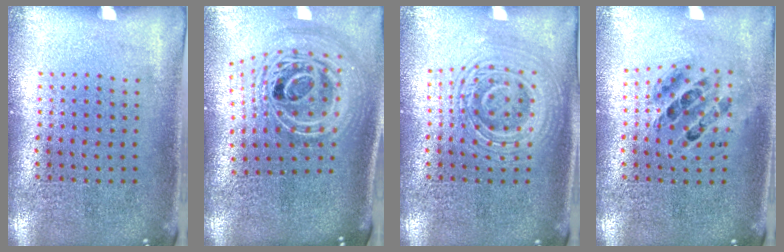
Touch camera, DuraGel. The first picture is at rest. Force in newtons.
{"total": 2.8, "press": 1.9, "slide": 2.0}
{"total": 2.7, "press": 2.7, "slide": 0.5}
{"total": 0.7, "press": 0.7, "slide": 0.2}